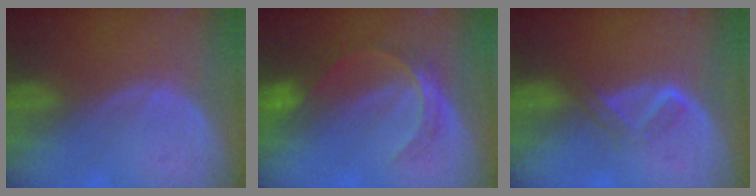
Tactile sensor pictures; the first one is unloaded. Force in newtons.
{"total": 6.1, "press": 5.3, "slide": 3.1}
{"total": 2.8, "press": 2.7, "slide": 0.7}